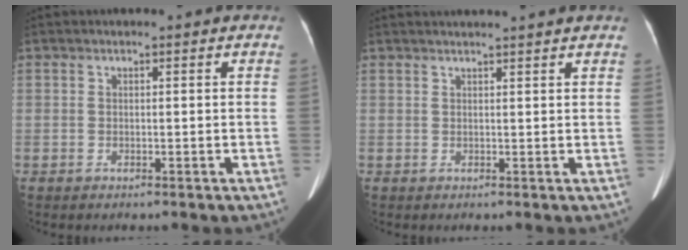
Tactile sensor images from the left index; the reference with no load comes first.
{"total": 5.7, "force": [5.2, -0.7, 2.1], "torque": [-0.024, 0.024, 0.057]}